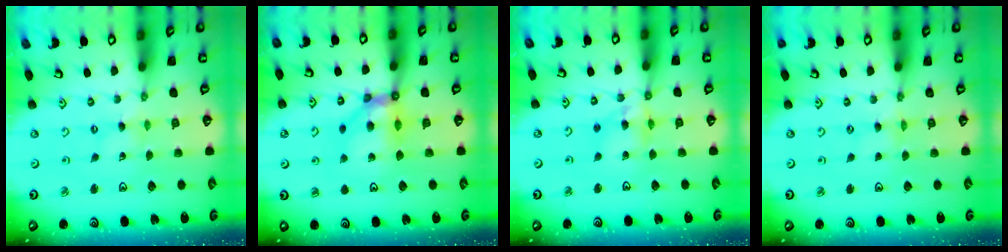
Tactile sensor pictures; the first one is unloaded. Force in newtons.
{"total": 9.4, "press": 9.4, "slide": 1.1}
{"total": 10.2, "press": 10.1, "slide": 1.4}
{"total": 0.0}